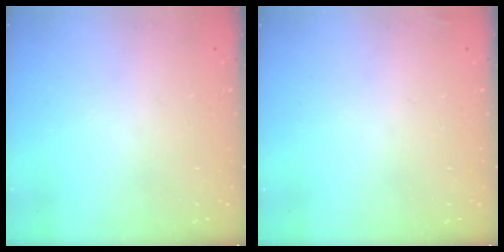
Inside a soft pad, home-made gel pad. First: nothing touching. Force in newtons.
{"total": 2.5, "press": 2.4, "slide": 0.8}